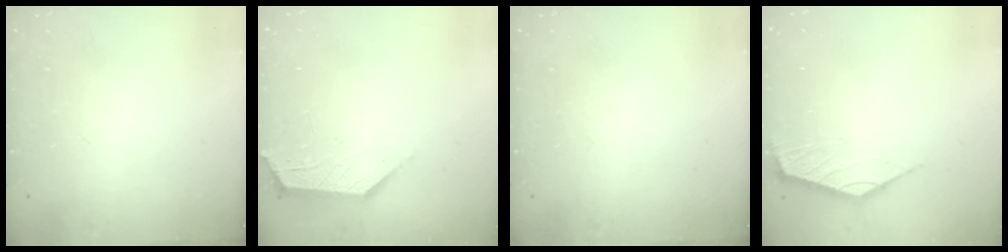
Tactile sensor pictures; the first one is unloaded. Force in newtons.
{"total": 2.0, "press": 1.9, "slide": 0.4}
{"total": 0.0}
{"total": 2.6, "press": 2.5, "slide": 0.7}